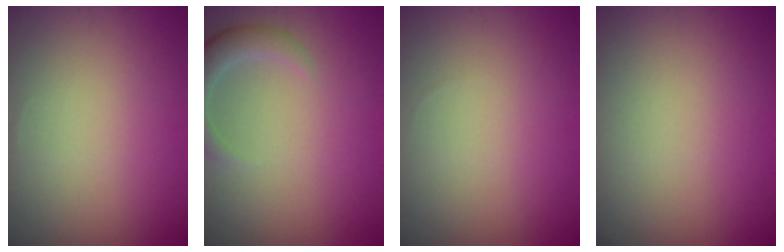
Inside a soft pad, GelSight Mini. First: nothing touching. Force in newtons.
{"total": 2.9, "press": 2.8, "slide": 0.3}
{"total": 0.0}
{"total": 0.0}